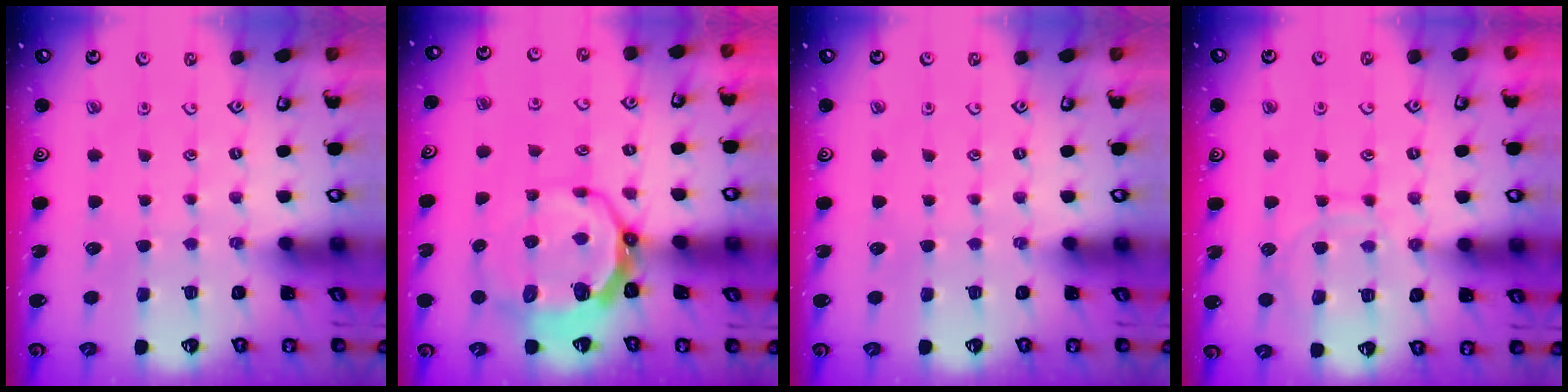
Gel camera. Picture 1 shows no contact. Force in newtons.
{"total": 9.4, "press": 8.6, "slide": 3.9}
{"total": 0.0}
{"total": 11.3, "press": 11.3, "slide": 1.0}